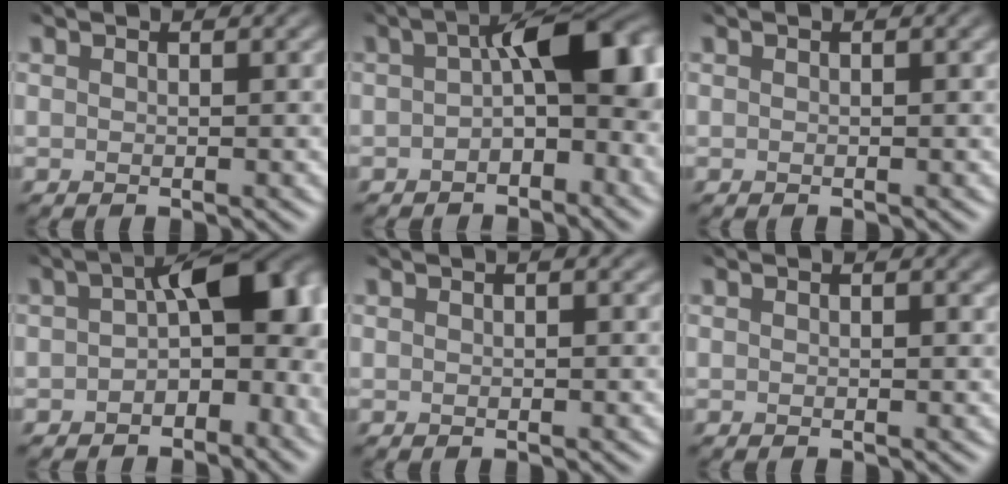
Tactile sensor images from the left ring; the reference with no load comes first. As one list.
[{"total": 10.1, "force": [-0.2, 5.7, 8.4], "torque": [-0.111, 0.003, -0.012]}, {"total": 0.6, "force": [0.2, 0.2, 0.6], "torque": [-0.011, 0.000, 0.005]}, {"total": 11.5, "force": [-0.7, 6.9, 9.2], "torque": [-0.124, -0.005, -0.016]}, {"total": 1.1, "force": [0.5, 0.4, 0.9], "torque": [-0.019, 0.003, 0.012]}, {"total": 1.2, "force": [0.7, 0.5, 0.9], "torque": [-0.013, 0.005, 0.007]}]